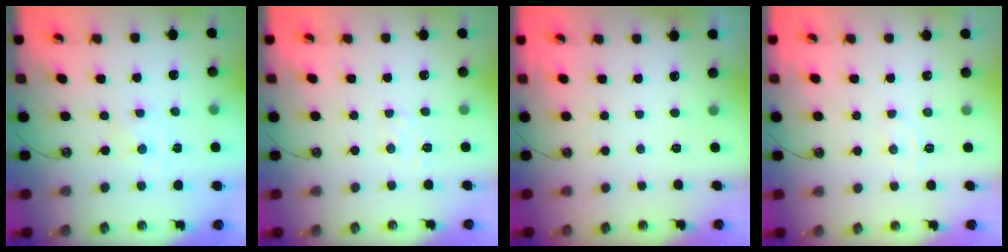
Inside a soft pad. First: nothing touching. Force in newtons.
{"total": 5.4, "press": 5.3, "slide": 0.6}
{"total": 0.0}
{"total": 3.5, "press": 3.4, "slide": 0.5}